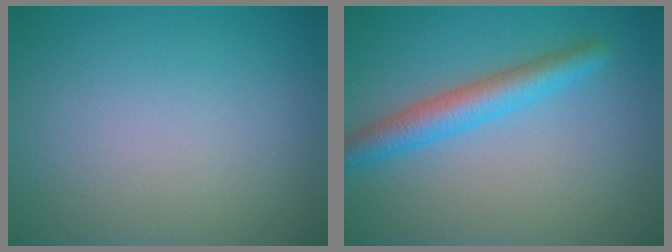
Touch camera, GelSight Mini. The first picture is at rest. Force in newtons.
{"total": 3.8, "press": 3.8, "slide": 0.1}